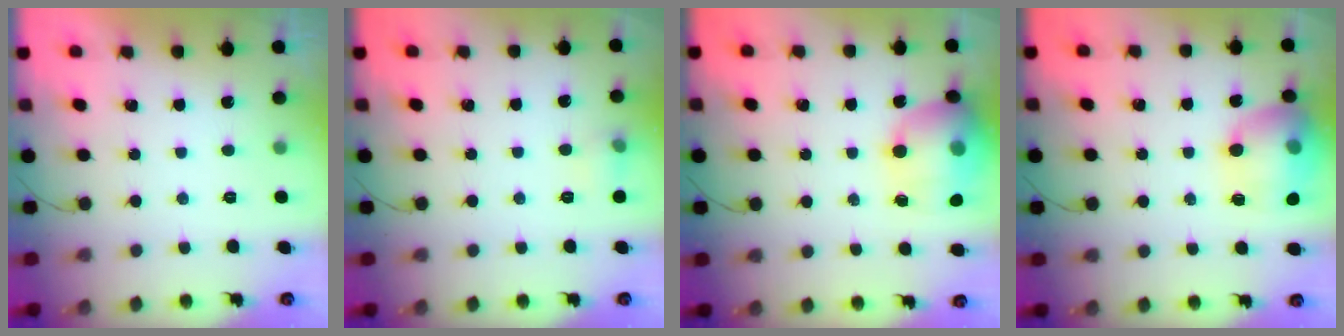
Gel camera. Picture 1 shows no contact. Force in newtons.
{"total": 5.7, "press": 5.3, "slide": 2.0}
{"total": 17.4, "press": 17.3, "slide": 2.0}
{"total": 16.8, "press": 16.7, "slide": 1.6}